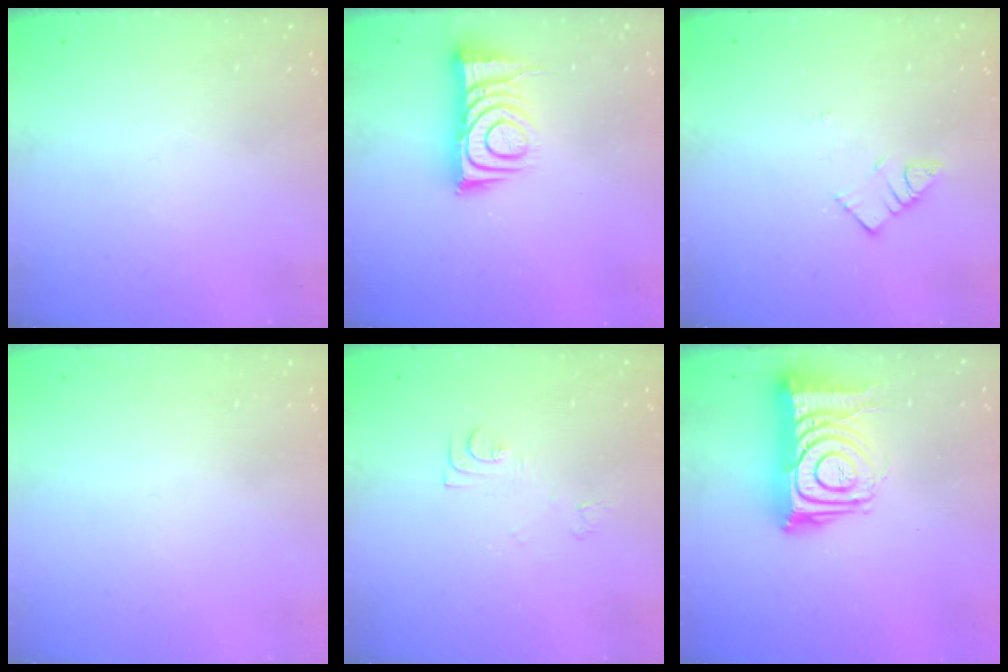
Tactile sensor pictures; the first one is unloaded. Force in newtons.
{"total": 9.9, "press": 9.8, "slide": 1.1}
{"total": 4.4, "press": 4.4, "slide": 0.2}
{"total": 1.8, "press": 1.7, "slide": 0.1}
{"total": 6.5, "press": 6.4, "slide": 0.8}
{"total": 15.4, "press": 15.4, "slide": 1.0}